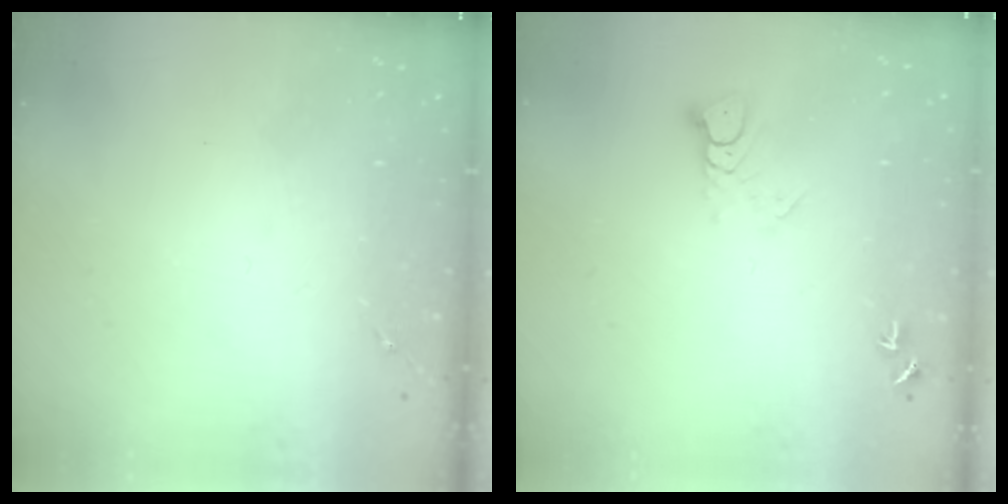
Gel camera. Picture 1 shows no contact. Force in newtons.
{"total": 4.6, "press": 4.5, "slide": 0.5}